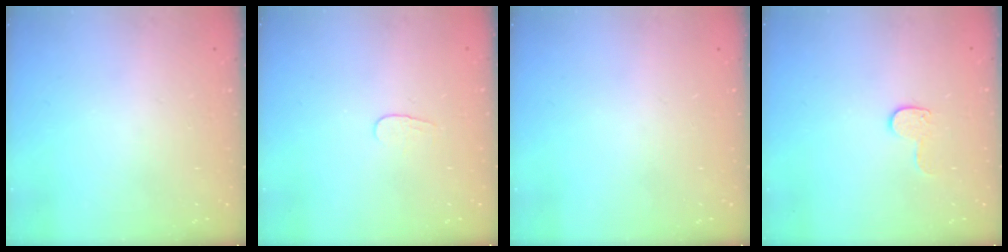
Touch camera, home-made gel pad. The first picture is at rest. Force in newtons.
{"total": 3.8, "press": 3.8, "slide": 0.3}
{"total": 0.0}
{"total": 6.8, "press": 6.8, "slide": 0.3}